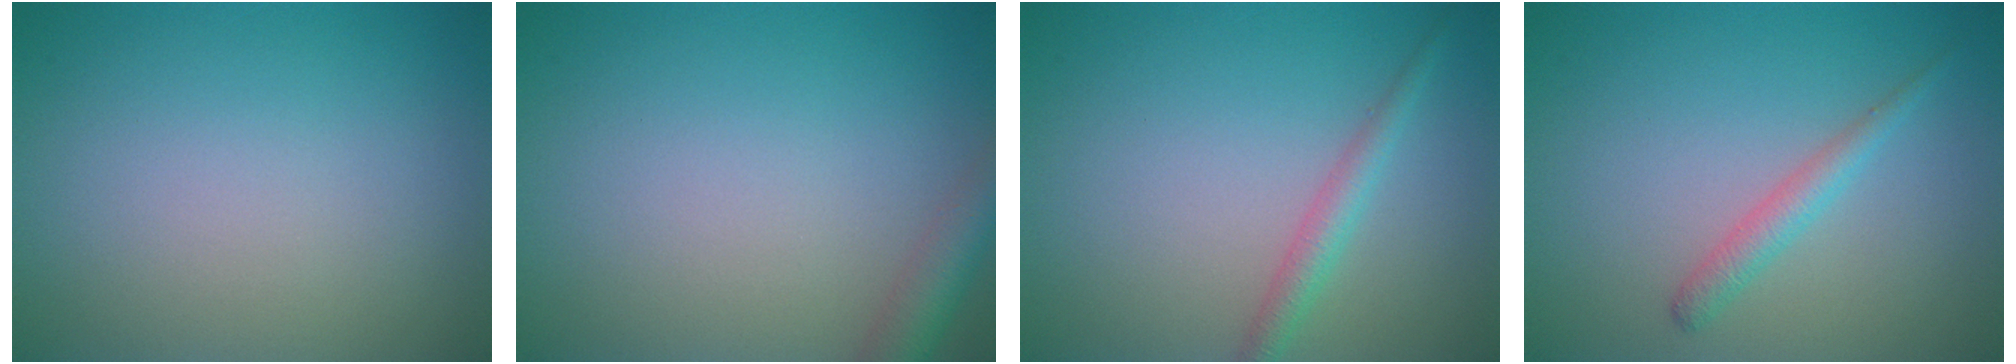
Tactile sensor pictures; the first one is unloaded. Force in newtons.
{"total": 2.7, "press": 2.7, "slide": 0.1}
{"total": 2.0, "press": 2.0, "slide": 0.1}
{"total": 1.8, "press": 1.8, "slide": 0.1}